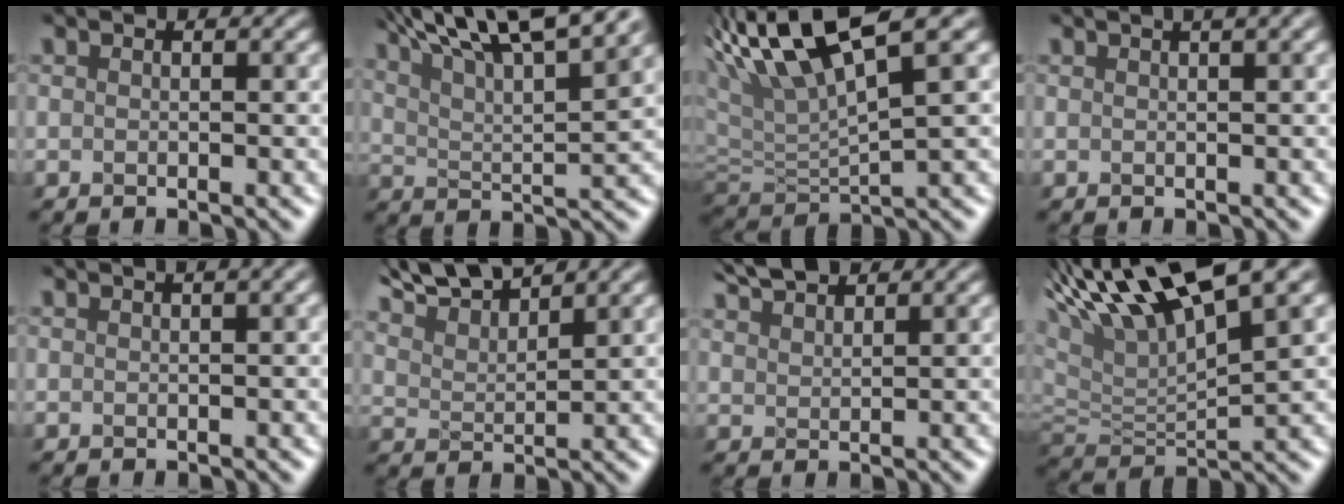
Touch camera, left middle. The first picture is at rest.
{"total": 11.7, "force": [8.3, 2.6, 7.8], "torque": [-0.145, 0.032, 0.118]}
{"total": 9.5, "force": [4.6, 1.9, 8.1], "torque": [-0.175, 0.030, 0.106]}
{"total": 4.1, "force": [2.3, 1.6, 3.0], "torque": [-0.022, 0.045, 0.020]}
{"total": 3.8, "force": [2.0, 1.7, 2.8], "torque": [-0.019, 0.045, 0.017]}
{"total": 4.8, "force": [4.6, 0.4, 1.2], "torque": [-0.046, 0.015, 0.100]}
{"total": 2.2, "force": [2.2, -0.2, 0.0], "torque": [-0.009, 0.012, 0.062]}
{"total": 12.6, "force": [7.0, 3.8, 9.9], "torque": [-0.220, 0.030, 0.145]}